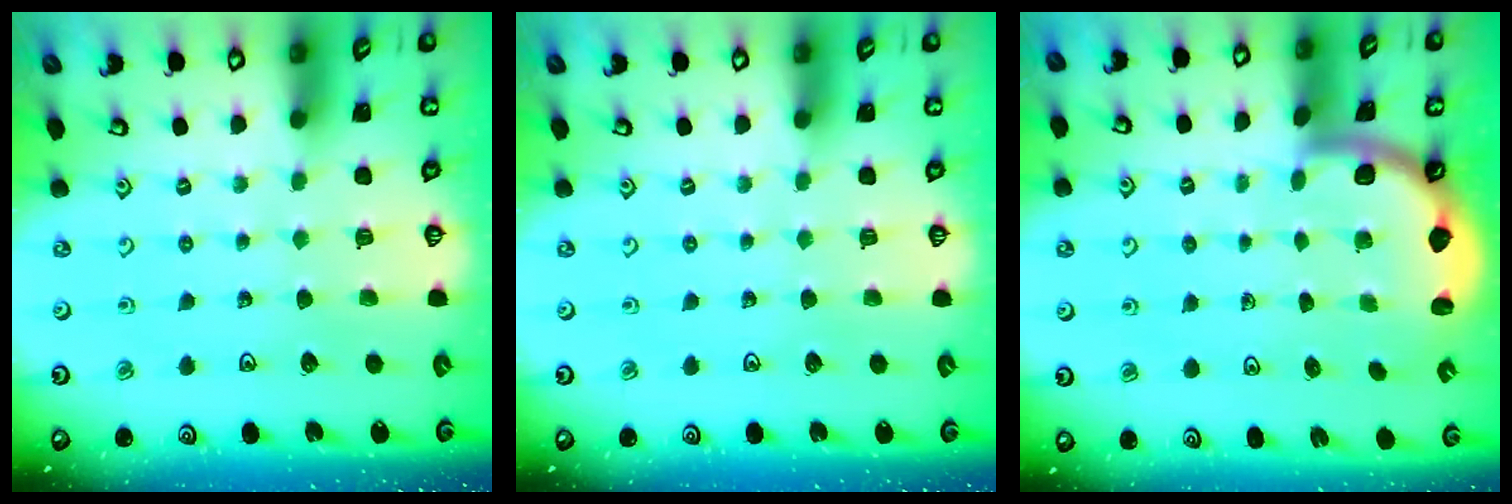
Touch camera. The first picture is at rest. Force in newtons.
{"total": 0.0}
{"total": 1.8, "press": 1.8, "slide": 0.1}